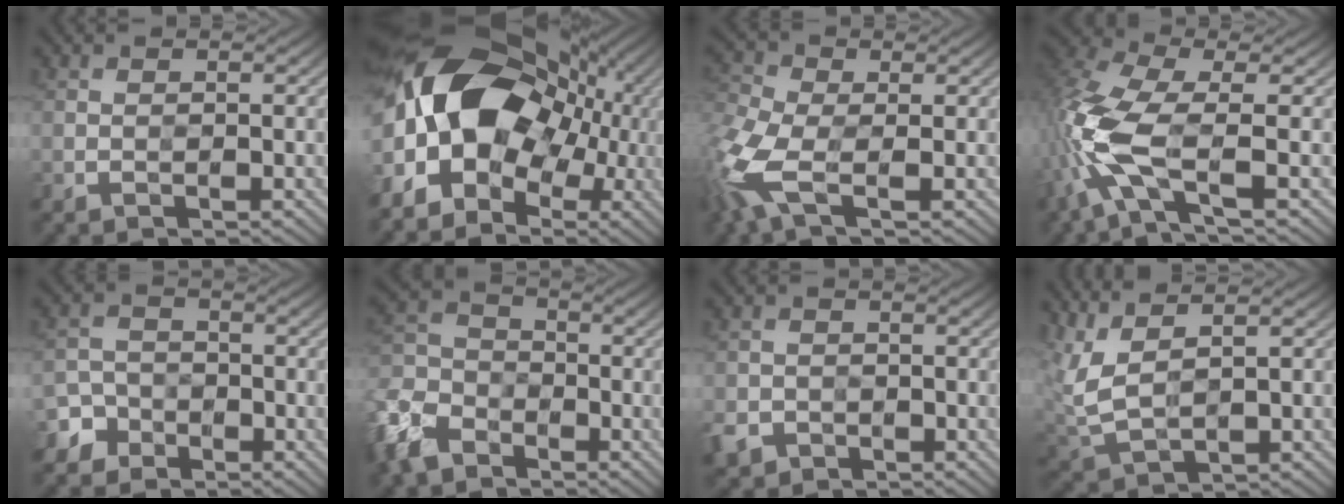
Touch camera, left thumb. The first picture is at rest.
{"total": 17.8, "force": [0.2, 12.9, 12.2], "torque": [-0.248, -0.001, 0.000]}
{"total": 9.8, "force": [-3.5, 4.5, 8.1], "torque": [-0.227, -0.016, -0.075]}
{"total": 11.1, "force": [-2.5, 4.1, 10.0], "torque": [-0.262, -0.006, -0.066]}
{"total": 4.5, "force": [-3.2, 3.1, 0.6], "torque": [-0.006, -0.001, -0.072]}
{"total": 10.5, "force": [-6.8, 6.2, 4.9], "torque": [-0.140, -0.017, -0.162]}
{"total": 3.3, "force": [-2.1, 2.4, 1.0], "torque": [-0.031, -0.007, -0.046]}
{"total": 6.9, "force": [3.5, 2.8, 5.3], "torque": [-0.155, -0.001, 0.074]}